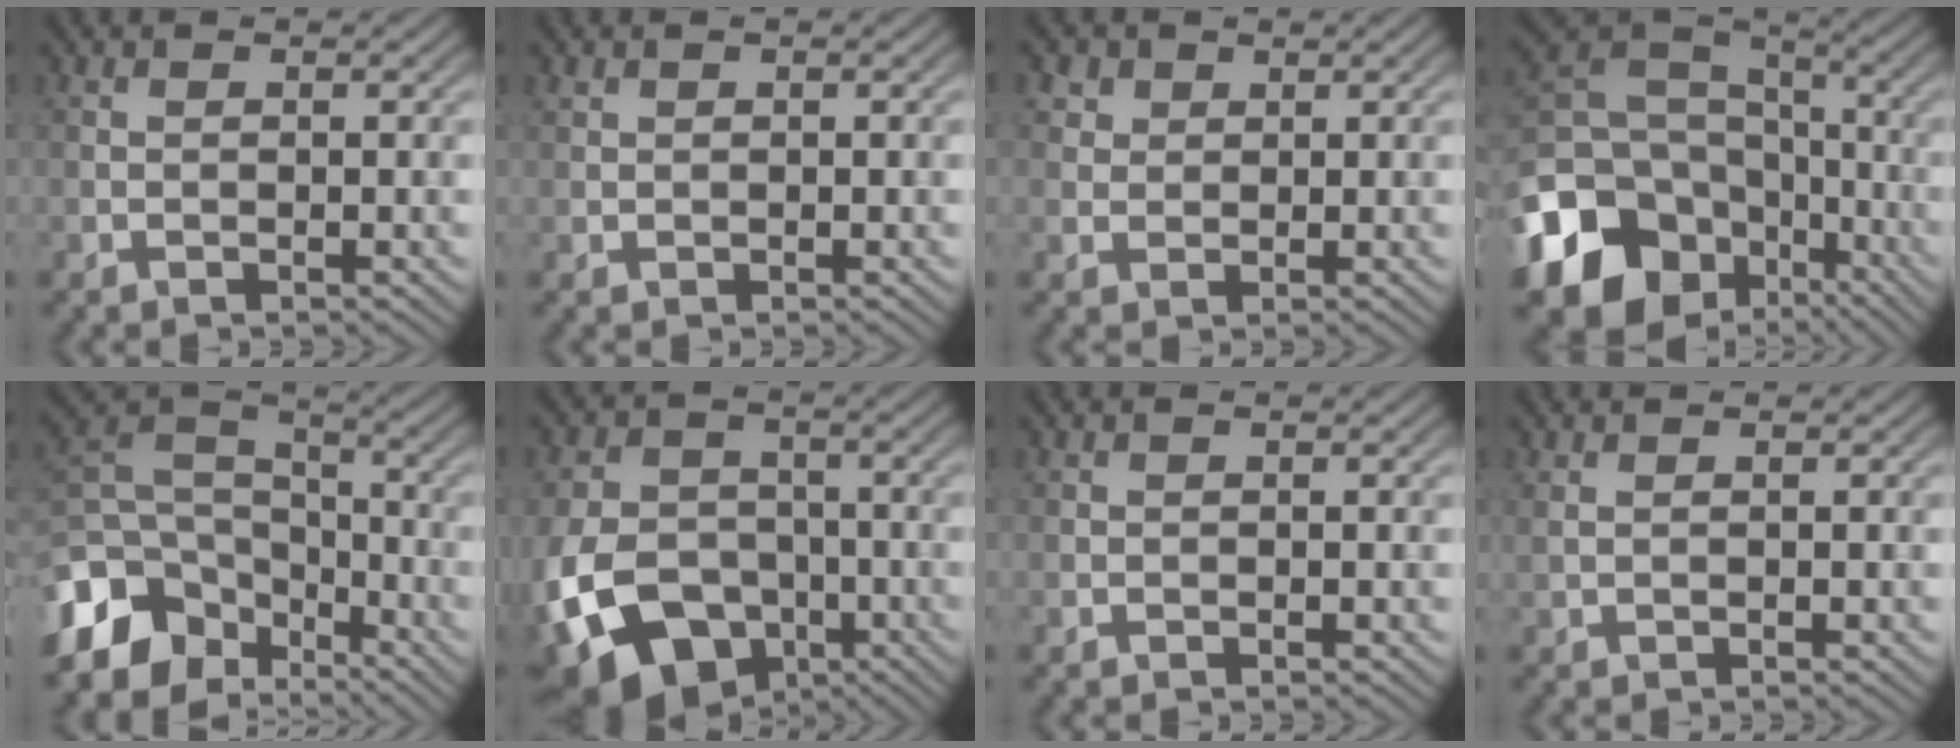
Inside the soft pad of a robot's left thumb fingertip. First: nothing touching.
{"total": 0.6, "force": [0.3, 0.5, 0.2], "torque": [-0.005, -0.002, 0.008]}
{"total": 3.4, "force": [1.9, 2.6, 1.2], "torque": [-0.040, -0.001, 0.041]}
{"total": 16.6, "force": [-7.7, 12.6, 7.7], "torque": [-0.228, -0.040, -0.136]}
{"total": 13.0, "force": [-7.0, 8.9, 6.5], "torque": [-0.173, -0.020, -0.134]}
{"total": 14.9, "force": [-6.2, 10.7, 8.3], "torque": [-0.203, -0.041, -0.117]}
{"total": 0.0}
{"total": 0.7, "force": [0.4, 0.0, 0.6], "torque": [-0.018, 0.006, 0.009]}